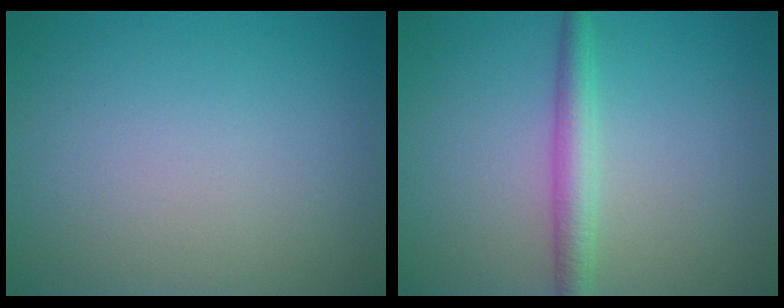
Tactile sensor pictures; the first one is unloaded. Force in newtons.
{"total": 2.9, "press": 2.9, "slide": 0.1}